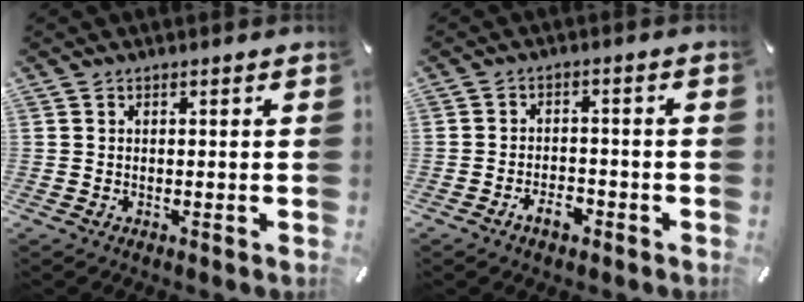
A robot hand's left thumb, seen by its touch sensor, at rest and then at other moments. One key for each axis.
{"total": 4.7, "fx": -3.0, "fy": 2.5, "fz": 2.7, "tx": -0.047, "ty": 0.013, "tz": -0.054}